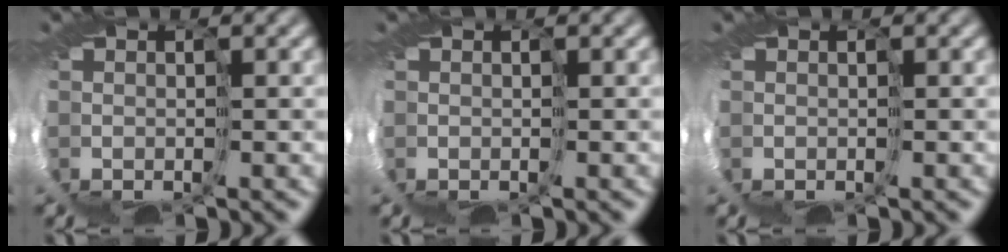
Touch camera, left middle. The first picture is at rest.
{"total": 0.0}
{"total": 0.0}